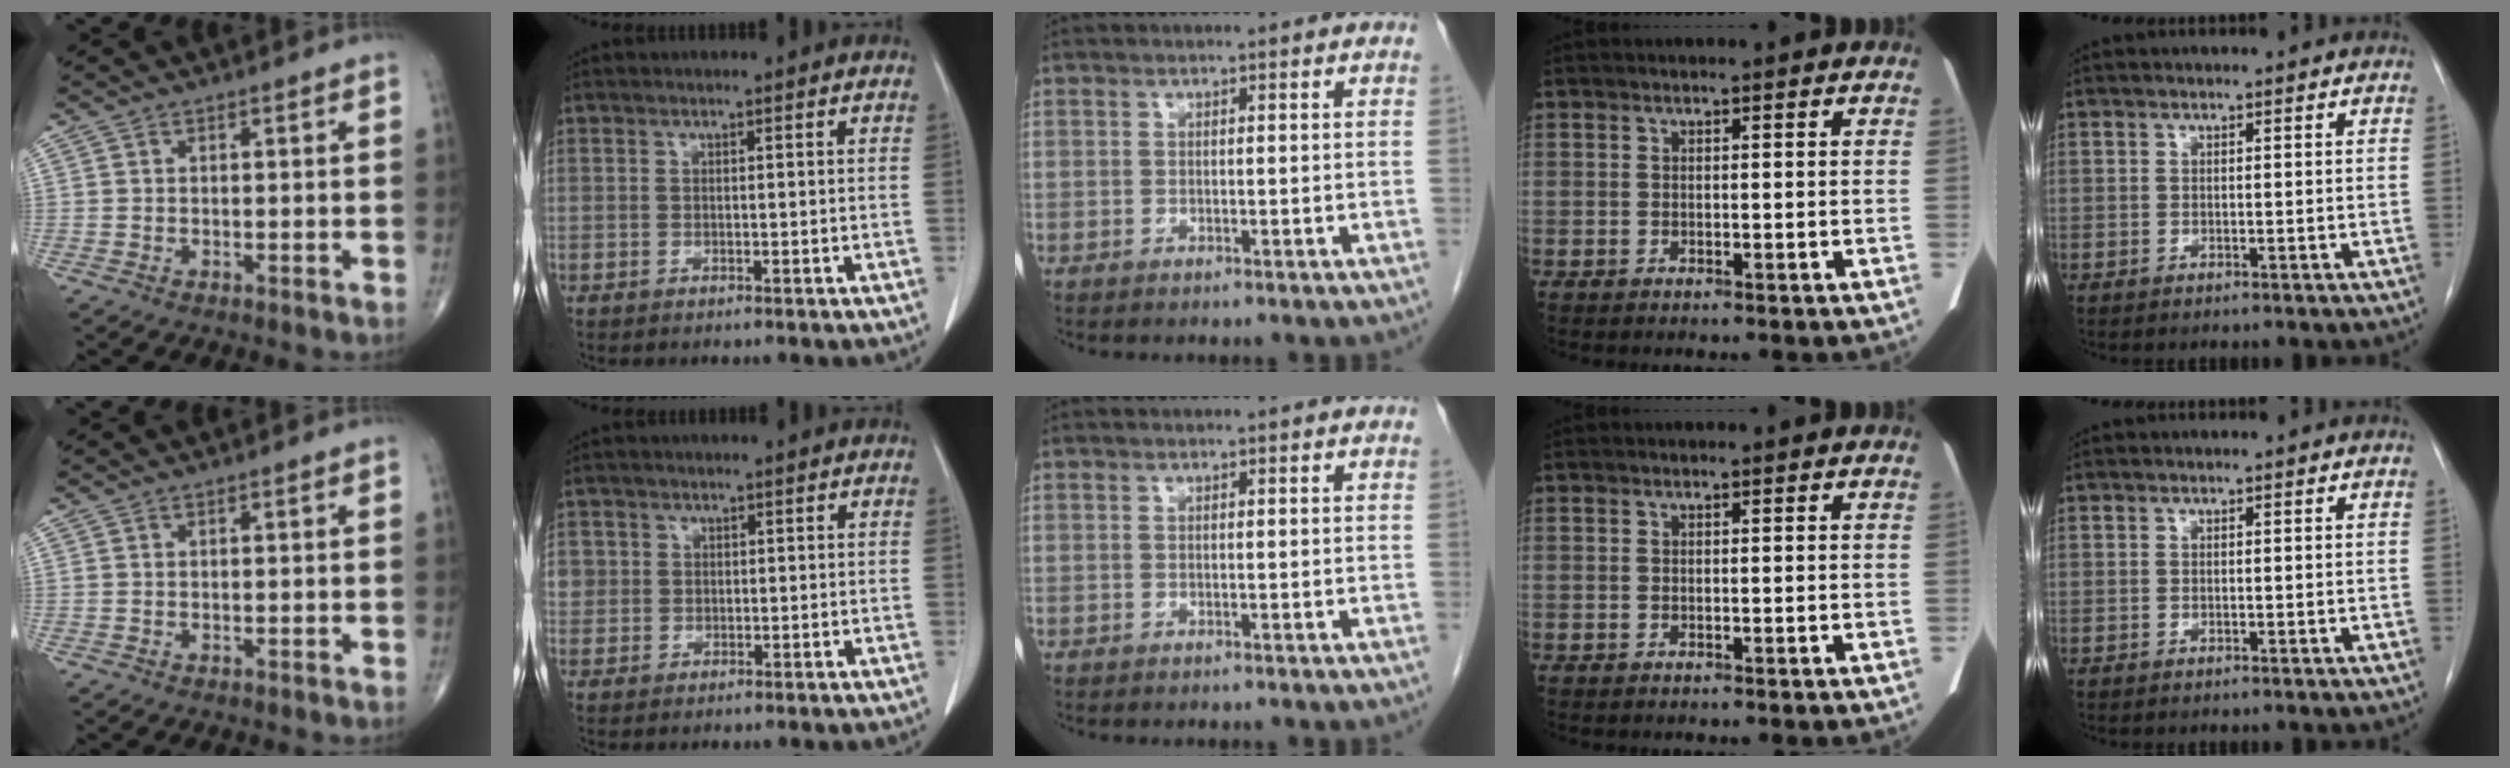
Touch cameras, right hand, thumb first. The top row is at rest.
{"index": {"total": 3.1, "force": [0.6, 3.0, 0.3], "torque": [0.012, 0.007, 0.014]}}